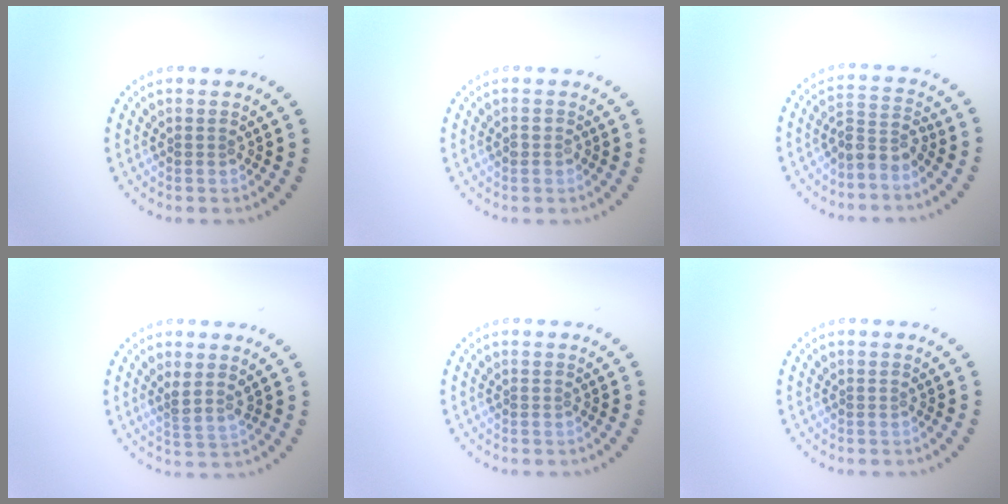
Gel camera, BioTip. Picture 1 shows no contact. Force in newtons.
{"total": 0.9, "press": 0.8, "slide": 0.4}
{"total": 2.7, "press": 2.0, "slide": 1.7}
{"total": 2.0, "press": 1.5, "slide": 1.2}
{"total": 0.0}
{"total": 0.0}